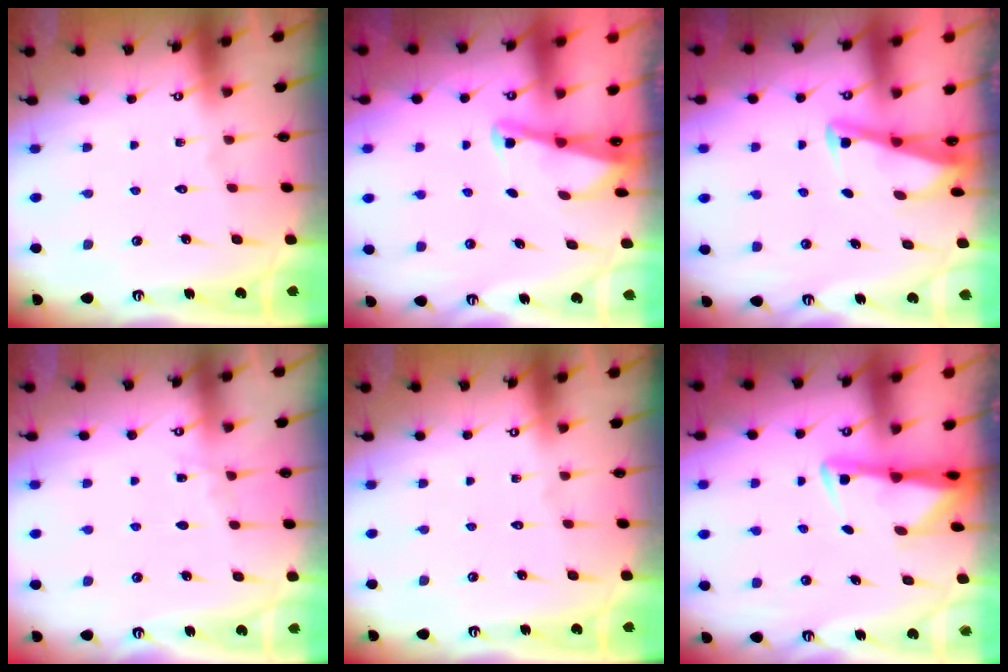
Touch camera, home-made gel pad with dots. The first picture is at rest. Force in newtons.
{"total": 2.0, "press": 2.0, "slide": 0.2}
{"total": 2.8, "press": 2.8, "slide": 0.4}
{"total": 2.7, "press": 2.7, "slide": 0.4}
{"total": 0.0}
{"total": 2.8, "press": 2.8, "slide": 0.4}